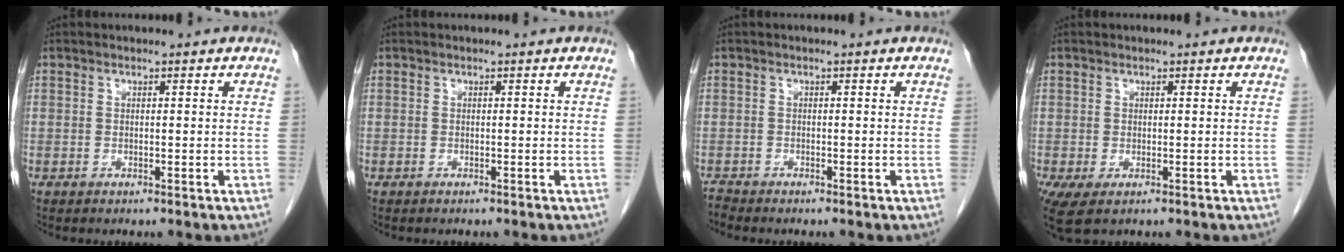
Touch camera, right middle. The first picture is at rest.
{"total": 0.0}
{"total": 0.8, "force": [-0.7, -0.2, -0.3], "torque": [0.002, -0.006, -0.015]}
{"total": 3.6, "force": [-1.4, 1.7, 2.8], "torque": [-0.049, -0.012, -0.017]}